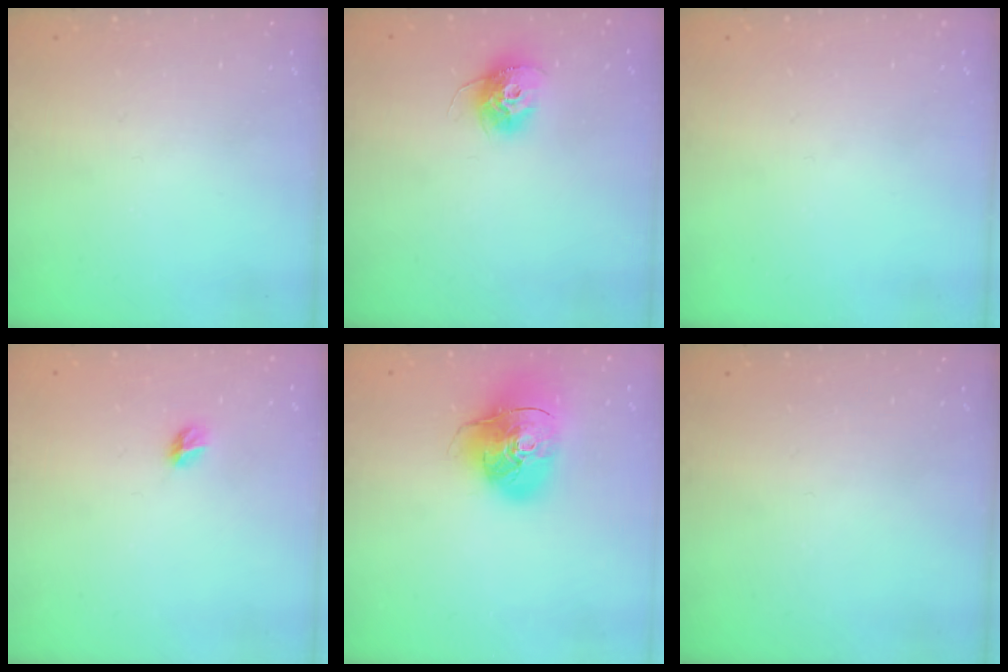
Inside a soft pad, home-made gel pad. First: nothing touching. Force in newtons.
{"total": 11.0, "press": 11.0, "slide": 0.8}
{"total": 0.0}
{"total": 4.4, "press": 4.4, "slide": 0.5}
{"total": 15.6, "press": 15.4, "slide": 2.2}
{"total": 0.0}